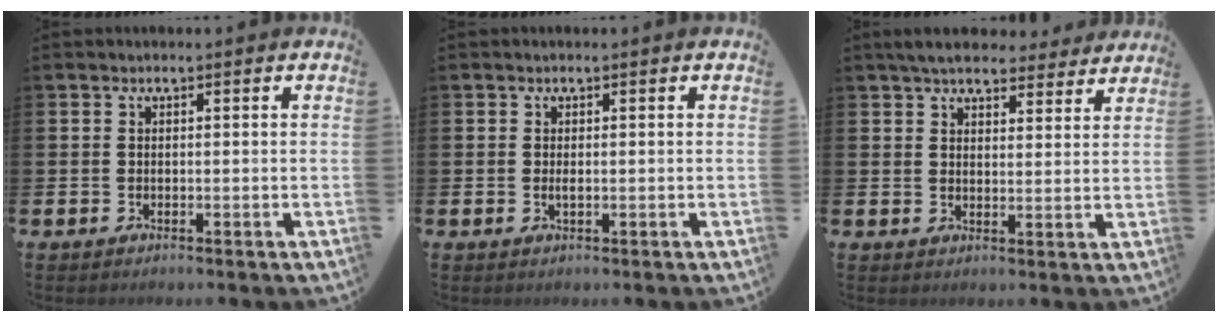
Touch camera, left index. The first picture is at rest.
{"total": 0.7, "force": [0.0, 0.2, 0.7], "torque": [-0.011, -0.002, -0.001]}
{"total": 5.6, "force": [5.2, 1.5, 1.1], "torque": [-0.026, -0.024, 0.093]}